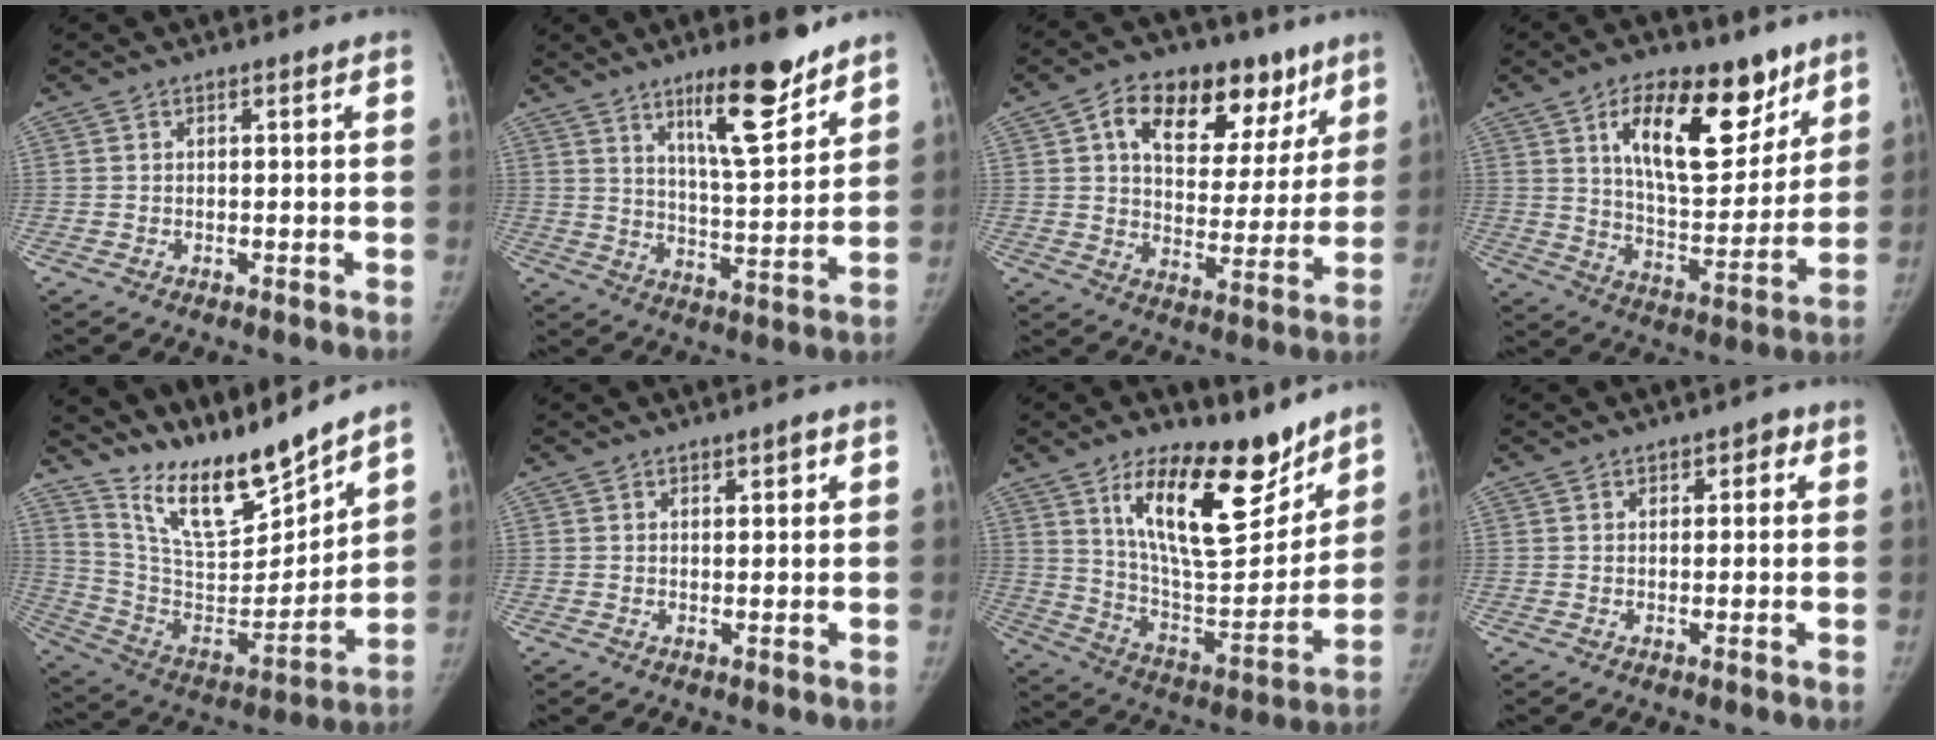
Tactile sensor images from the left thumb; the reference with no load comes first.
{"total": 11.4, "force": [7.8, 2.5, 7.9], "torque": [-0.104, -0.056, 0.125]}
{"total": 20.4, "force": [10.0, 12.0, 13.0], "torque": [-0.145, -0.008, 0.152]}
{"total": 19.1, "force": [10.1, 9.5, 13.1], "torque": [-0.145, -0.059, 0.166]}
{"total": 18.0, "force": [15.8, 3.2, 8.1], "torque": [-0.102, -0.111, 0.296]}
{"total": 1.6, "force": [0.9, 0.6, 1.2], "torque": [-0.011, -0.003, 0.013]}
{"total": 21.5, "force": [13.5, 8.4, 14.5], "torque": [-0.181, -0.092, 0.236]}
{"total": 2.0, "force": [0.7, 1.4, 1.2], "torque": [0.002, 0.001, 0.006]}